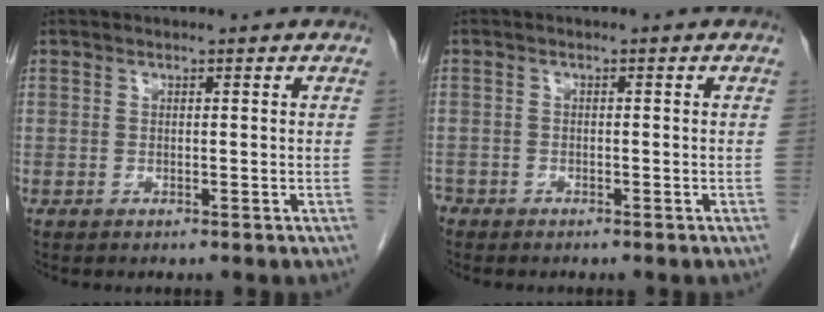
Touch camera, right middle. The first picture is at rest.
{"total": 1.9, "force": [-1.6, 1.0, 0.3], "torque": [-0.007, 0.001, -0.028]}